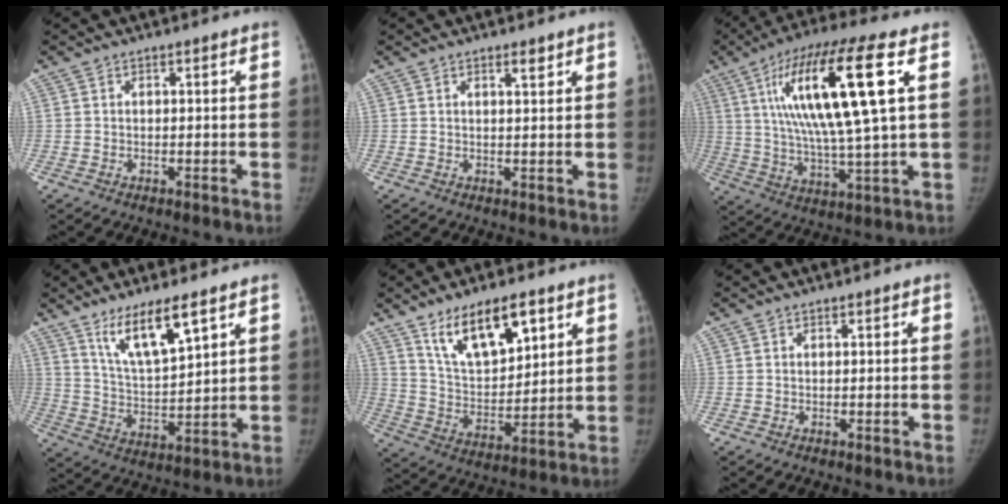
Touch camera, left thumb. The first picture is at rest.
{"total": 1.7, "force": [1.2, 0.4, 1.2], "torque": [-0.014, -0.007, 0.020]}
{"total": 21.0, "force": [6.1, 3.4, 19.8], "torque": [-0.375, -0.007, 0.097]}
{"total": 11.4, "force": [7.2, 2.7, 8.4], "torque": [-0.142, -0.048, 0.142]}
{"total": 14.7, "force": [8.6, 6.4, 10.1], "torque": [-0.140, -0.044, 0.162]}
{"total": 0.0}